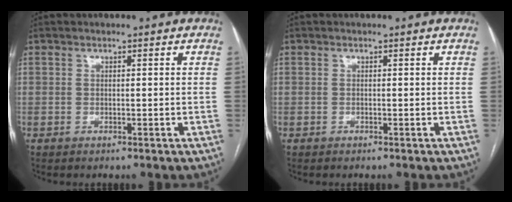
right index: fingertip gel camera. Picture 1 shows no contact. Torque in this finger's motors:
{"motor_torque": [-0.90, 0.88, -0.77, -0.13]}